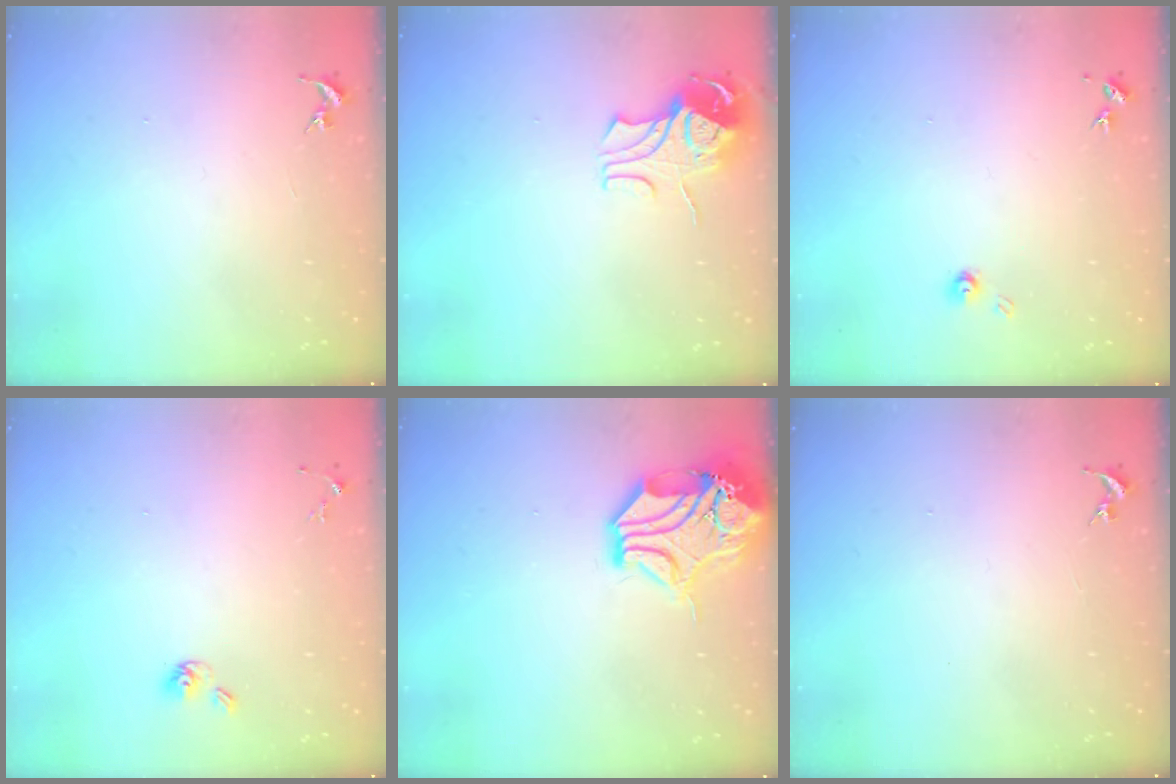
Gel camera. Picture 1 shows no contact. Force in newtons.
{"total": 8.9, "press": 8.9, "slide": 0.9}
{"total": 4.3, "press": 4.3, "slide": 0.3}
{"total": 5.6, "press": 5.1, "slide": 2.3}
{"total": 15.9, "press": 15.7, "slide": 2.2}
{"total": 0.0}